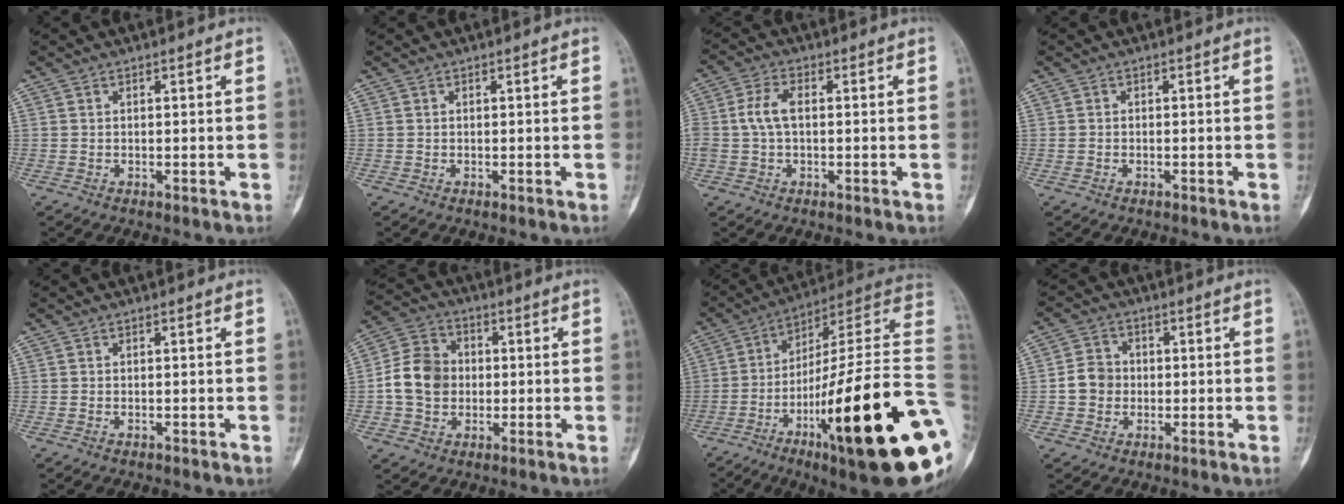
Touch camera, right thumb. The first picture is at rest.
{"total": 0.0}
{"total": 5.5, "force": [0.3, 3.1, 4.6], "torque": [-0.105, 0.014, 0.001]}
{"total": 0.6, "force": [-0.2, 0.5, 0.2], "torque": [-0.010, 0.008, -0.003]}
{"total": 0.0}
{"total": 10.1, "force": [-0.5, 8.5, 5.4], "torque": [-0.082, 0.022, -0.018]}
{"total": 32.2, "force": [-8.3, 5.2, 30.6], "torque": [-0.379, 0.045, -0.137]}
{"total": 5.0, "force": [-0.6, 4.5, 2.0], "torque": [-0.023, 0.014, -0.017]}